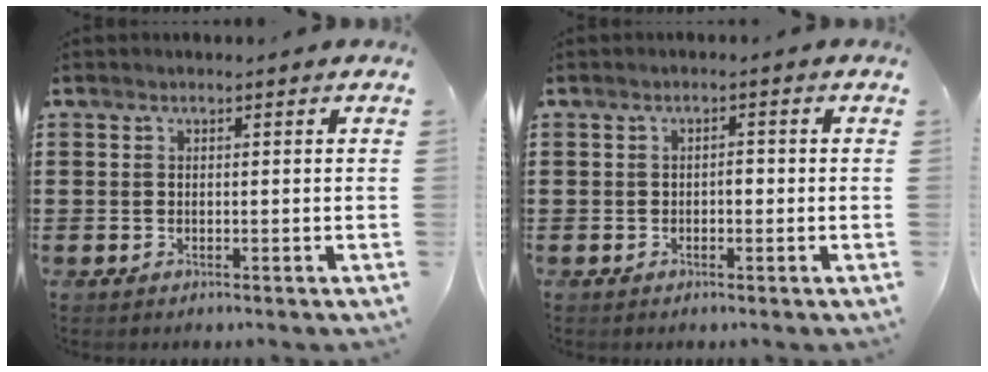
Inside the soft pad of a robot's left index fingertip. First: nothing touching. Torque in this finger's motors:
{"motor_torque": [0.06, 0.01, 0.03, 0.02]}